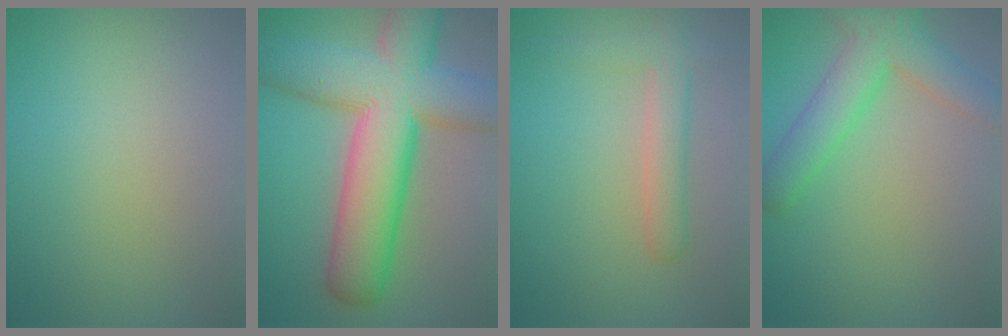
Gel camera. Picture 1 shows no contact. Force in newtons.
{"total": 13.6, "press": 13.5, "slide": 0.6}
{"total": 3.0, "press": 3.0, "slide": 0.2}
{"total": 4.5, "press": 4.5, "slide": 0.3}